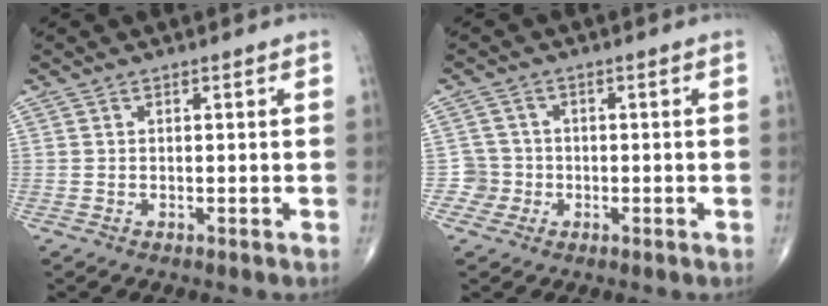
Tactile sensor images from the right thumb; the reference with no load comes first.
{"total": 3.0, "force": [-0.8, 2.8, -0.4], "torque": [0.028, 0.011, -0.022]}